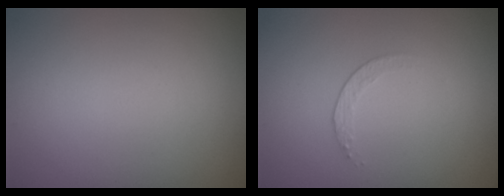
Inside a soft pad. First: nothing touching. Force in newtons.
{"total": 1.2, "press": 0.5, "slide": 1.1}